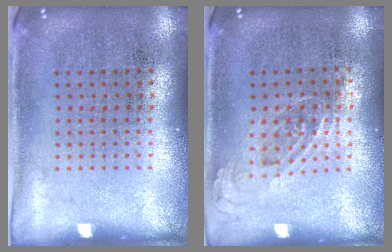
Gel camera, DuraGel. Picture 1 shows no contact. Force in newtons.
{"total": 0.7, "press": 0.5, "slide": 0.4}